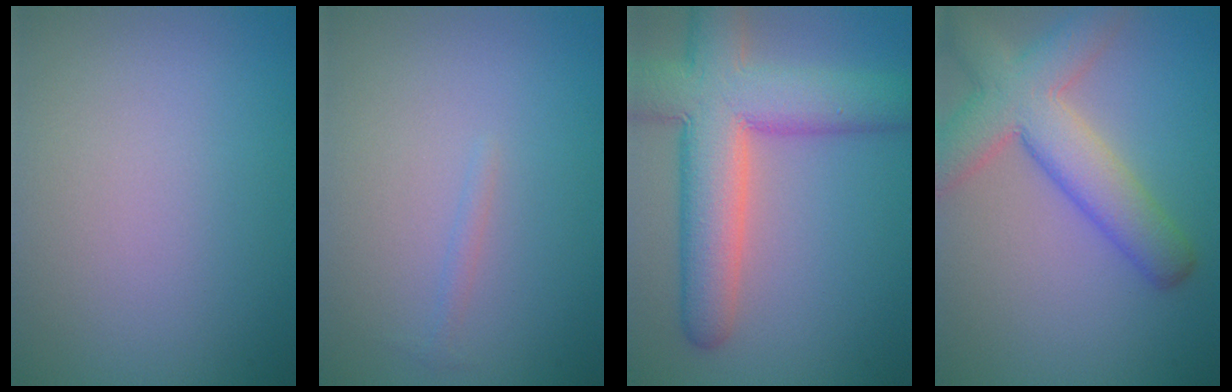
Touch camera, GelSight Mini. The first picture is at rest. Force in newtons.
{"total": 0.6, "press": 0.6, "slide": 0.1}
{"total": 10.2, "press": 10.2, "slide": 0.8}
{"total": 7.1, "press": 7.0, "slide": 0.4}